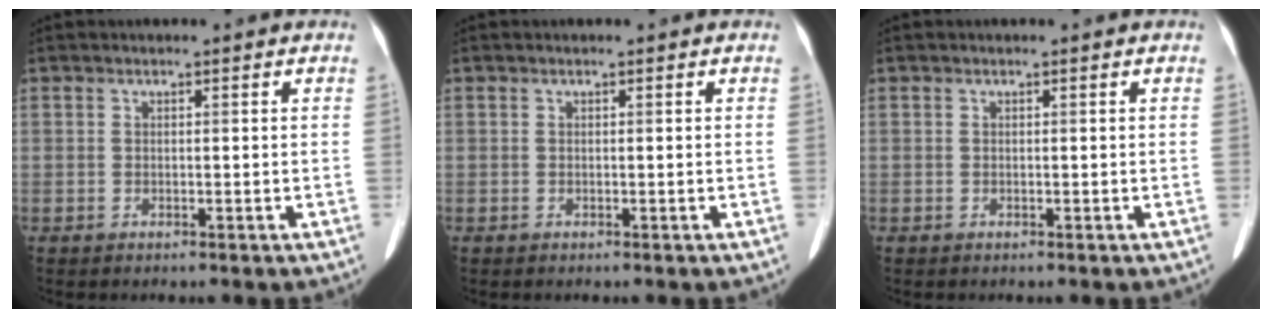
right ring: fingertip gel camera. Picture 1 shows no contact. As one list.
[{"total": 0.0}, {"total": 0.0}]